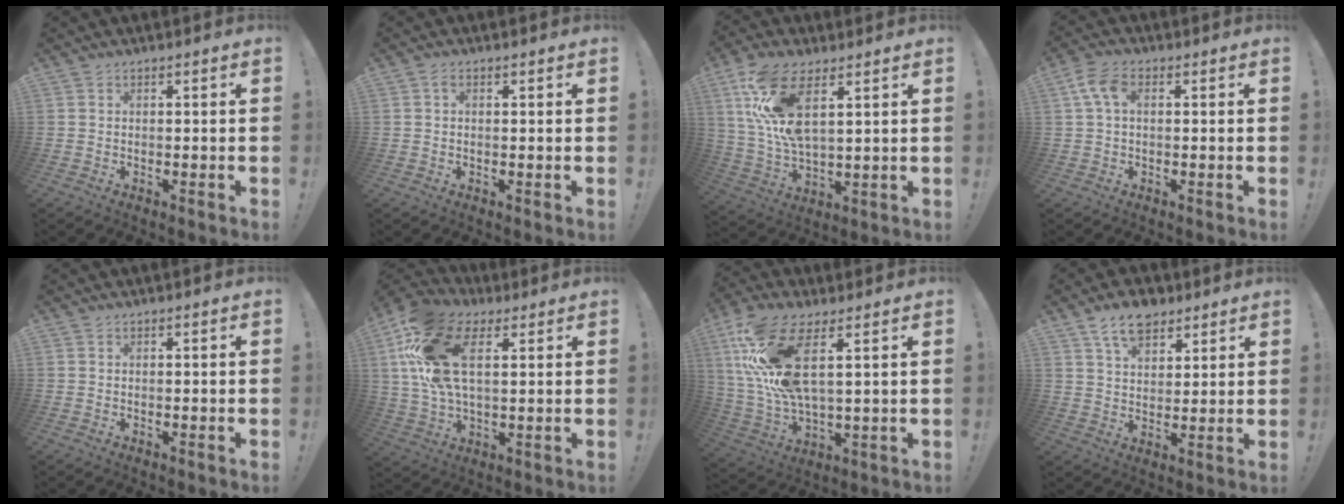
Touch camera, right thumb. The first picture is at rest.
{"total": 1.2, "force": [0.4, 0.5, 1.0], "torque": [-0.022, 0.001, 0.006]}
{"total": 16.1, "force": [7.5, 6.9, 12.5], "torque": [-0.257, -0.028, 0.133]}
{"total": 6.3, "force": [1.4, 3.7, 5.0], "torque": [-0.104, 0.013, 0.030]}
{"total": 0.0}
{"total": 19.4, "force": [6.7, 10.7, 14.8], "torque": [-0.293, -0.011, 0.120]}
{"total": 18.1, "force": [7.5, 6.8, 14.9], "torque": [-0.287, -0.032, 0.130]}
{"total": 9.3, "force": [6.2, 5.4, 4.3], "torque": [-0.073, -0.025, 0.118]}